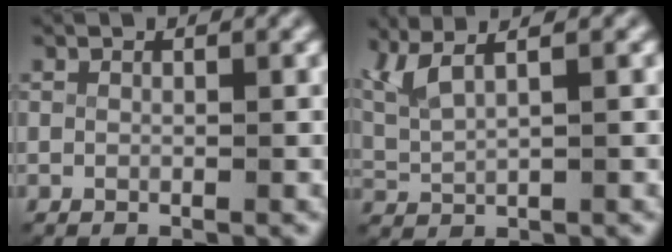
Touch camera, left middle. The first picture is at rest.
{"total": 5.2, "force": [2.3, 3.1, 3.5], "torque": [-0.094, 0.002, 0.045]}